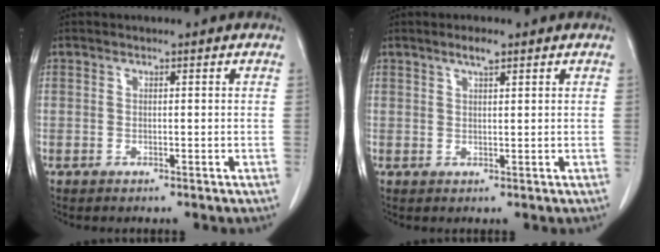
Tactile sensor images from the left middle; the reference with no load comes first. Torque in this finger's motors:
{"motor_torque": [0.40, -0.35, -0.01, 0.03]}